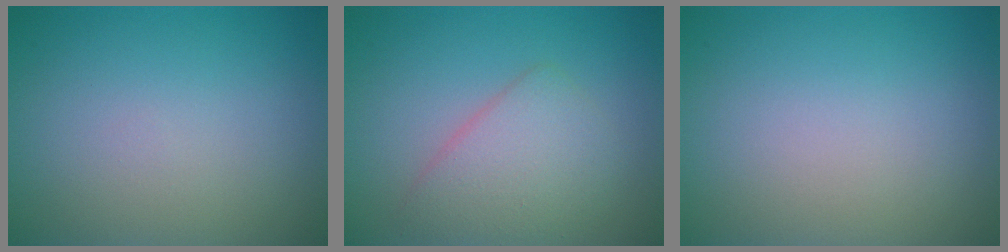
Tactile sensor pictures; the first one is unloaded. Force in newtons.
{"total": 3.5, "press": 3.5, "slide": 0.3}
{"total": 0.0}